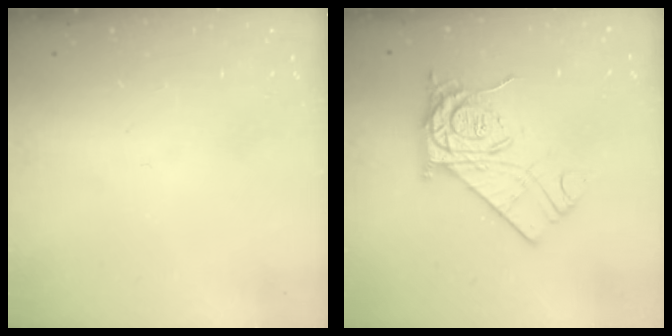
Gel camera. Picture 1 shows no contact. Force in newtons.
{"total": 14.2, "press": 14.1, "slide": 1.1}